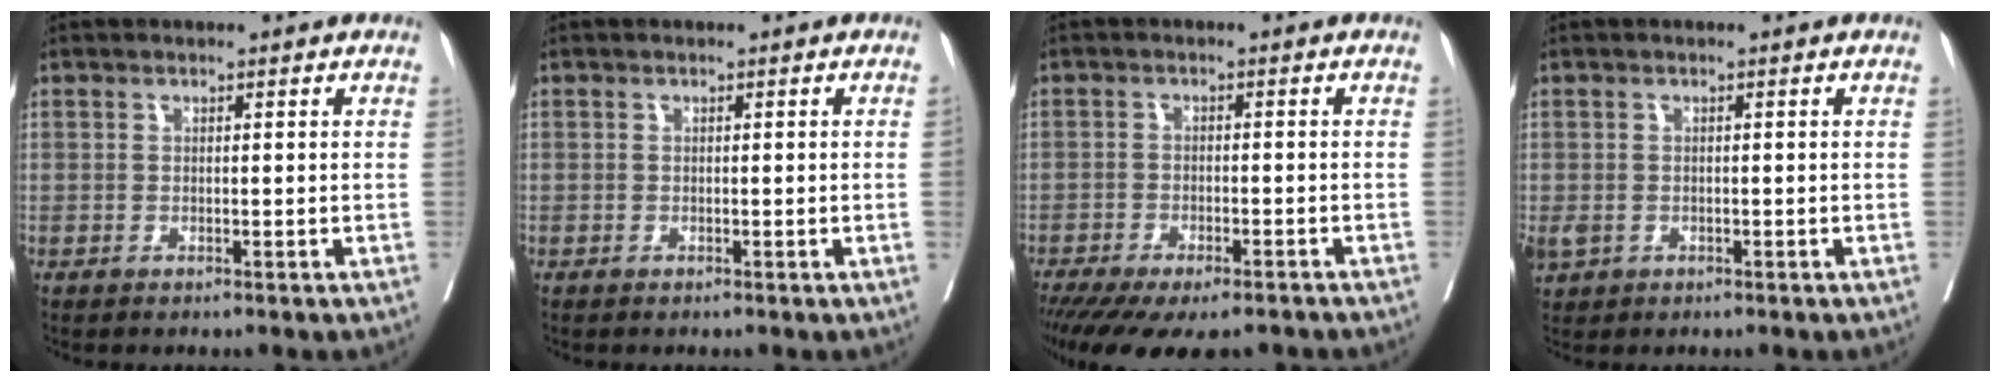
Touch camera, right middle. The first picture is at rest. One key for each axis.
{"total": 0.0}
{"total": 14.7, "fx": -11.8, "fy": 4.3, "fz": 7.6, "tx": -0.160, "ty": -0.025, "tz": -0.167}
{"total": 2.8, "fx": -0.9, "fy": 2.2, "fz": 1.4, "tx": -0.034, "ty": -0.005, "tz": -0.009}